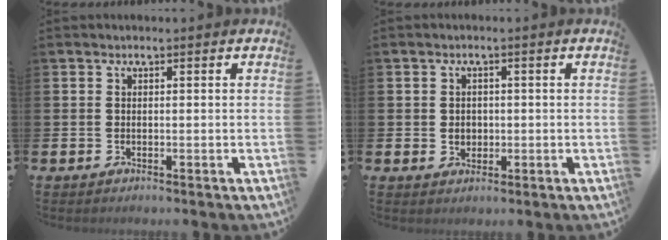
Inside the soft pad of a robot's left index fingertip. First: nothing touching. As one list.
[{"total": 1.8, "force": [0.2, 1.7, 0.7], "torque": [0.005, 0.000, -0.004]}]